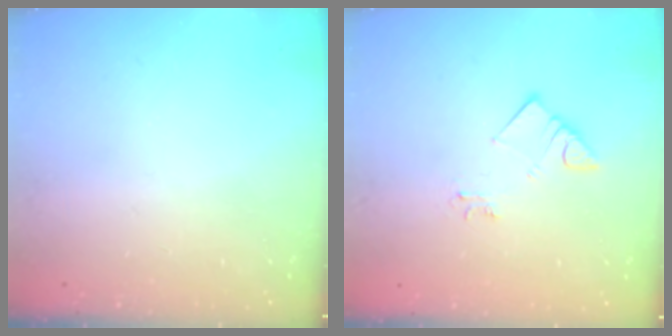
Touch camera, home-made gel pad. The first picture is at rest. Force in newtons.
{"total": 3.3, "press": 3.3, "slide": 0.3}